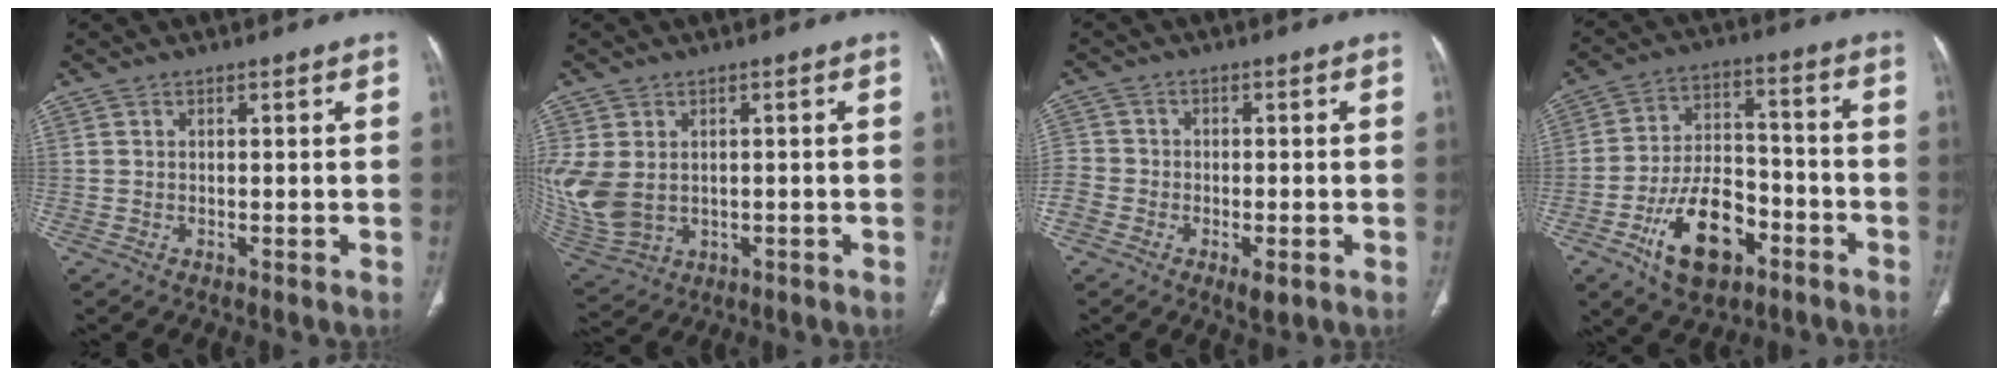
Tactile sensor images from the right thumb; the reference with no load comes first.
{"total": 12.2, "force": [-0.1, 9.2, 8.1], "torque": [-0.208, -0.009, 0.025]}
{"total": 7.4, "force": [-3.6, 5.1, 4.0], "torque": [-0.060, 0.010, -0.068]}
{"total": 15.2, "force": [-7.6, 8.5, 10.0], "torque": [-0.152, 0.049, -0.125]}